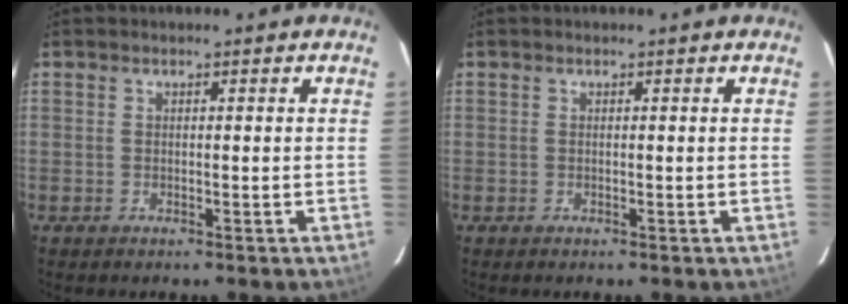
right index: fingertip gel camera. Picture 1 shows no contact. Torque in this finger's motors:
{"motor_torque": [-0.02, 0.00, 0.05, 0.00]}